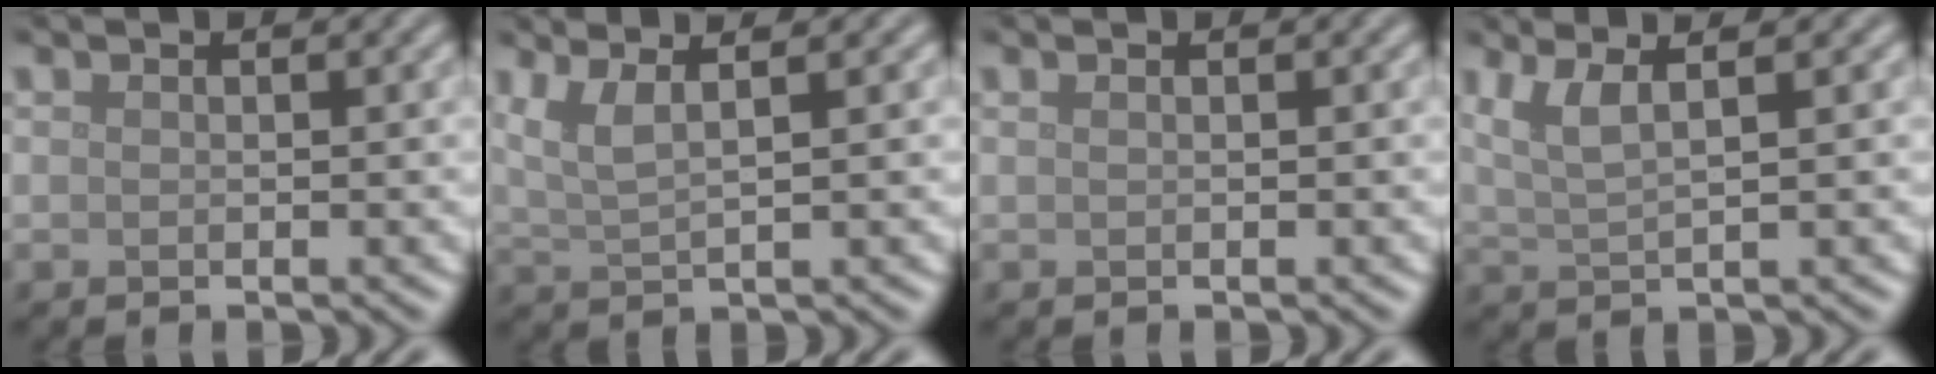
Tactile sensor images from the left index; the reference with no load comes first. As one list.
[{"total": 3.3, "force": [1.6, 0.9, 2.7], "torque": [-0.047, 0.006, 0.033]}, {"total": 0.6, "force": [0.2, 0.3, 0.4], "torque": [-0.006, 0.001, -0.001]}, {"total": 3.3, "force": [1.6, 0.9, 2.8], "torque": [-0.050, 0.004, 0.033]}]